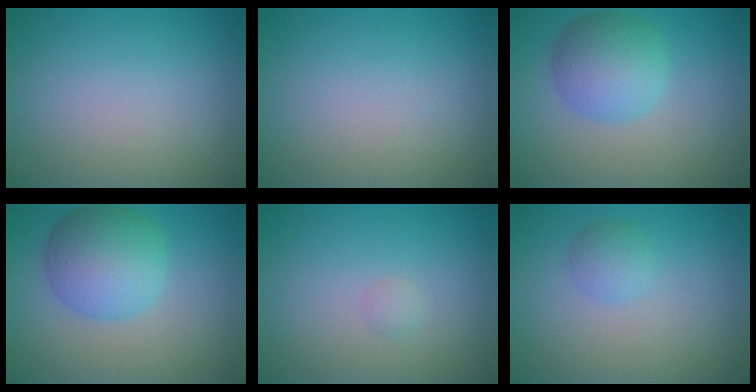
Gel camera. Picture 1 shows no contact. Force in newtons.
{"total": 0.0}
{"total": 5.0, "press": 5.0, "slide": 0.2}
{"total": 6.3, "press": 6.3, "slide": 0.2}
{"total": 0.6, "press": 0.6, "slide": 0.0}
{"total": 1.6, "press": 1.6, "slide": 0.1}